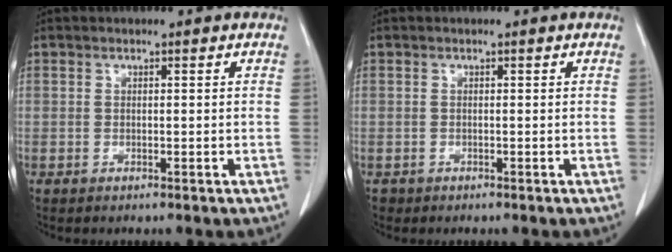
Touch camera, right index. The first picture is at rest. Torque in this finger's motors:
{"motor_torque": [-0.18, -0.04, -0.66, -0.15]}